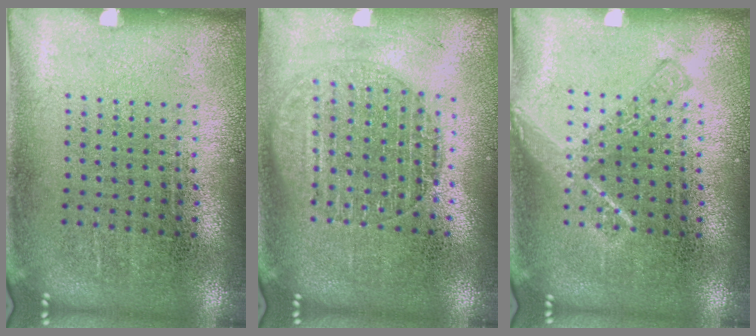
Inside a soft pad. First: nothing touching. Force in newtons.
{"total": 1.6, "press": 1.4, "slide": 0.8}
{"total": 2.3, "press": 2.3, "slide": 0.4}